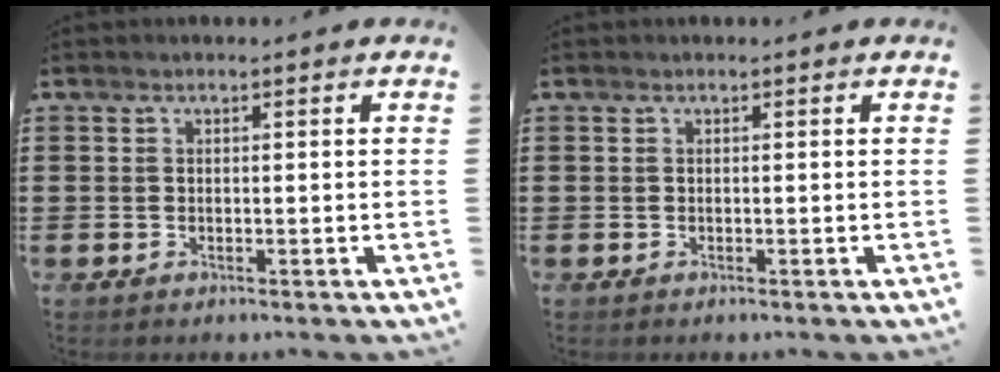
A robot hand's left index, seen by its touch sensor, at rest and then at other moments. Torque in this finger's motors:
{"motor_torque": [0.00, 0.00, 0.00, 0.00]}